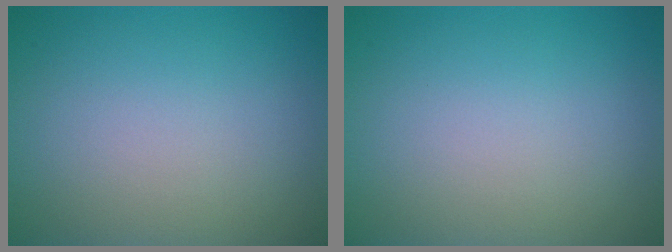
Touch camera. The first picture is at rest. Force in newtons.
{"total": 0.0}